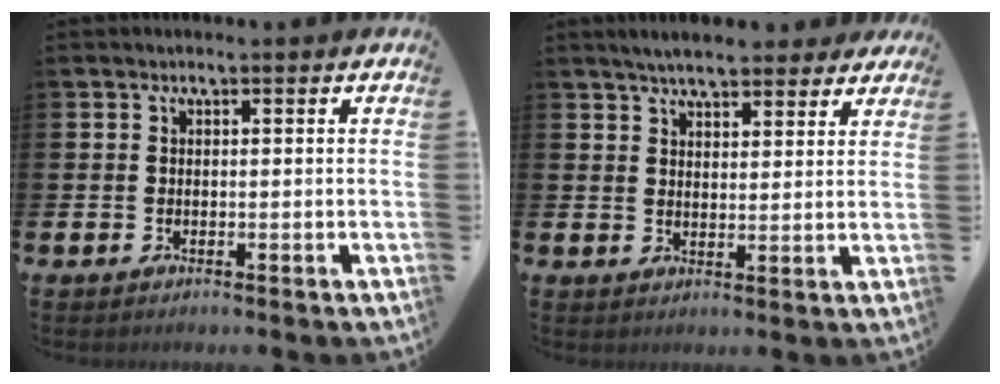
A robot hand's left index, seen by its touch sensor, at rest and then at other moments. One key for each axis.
{"total": 5.7, "fx": 5.3, "fy": 1.3, "fz": 1.6, "tx": -0.033, "ty": -0.020, "tz": 0.094}